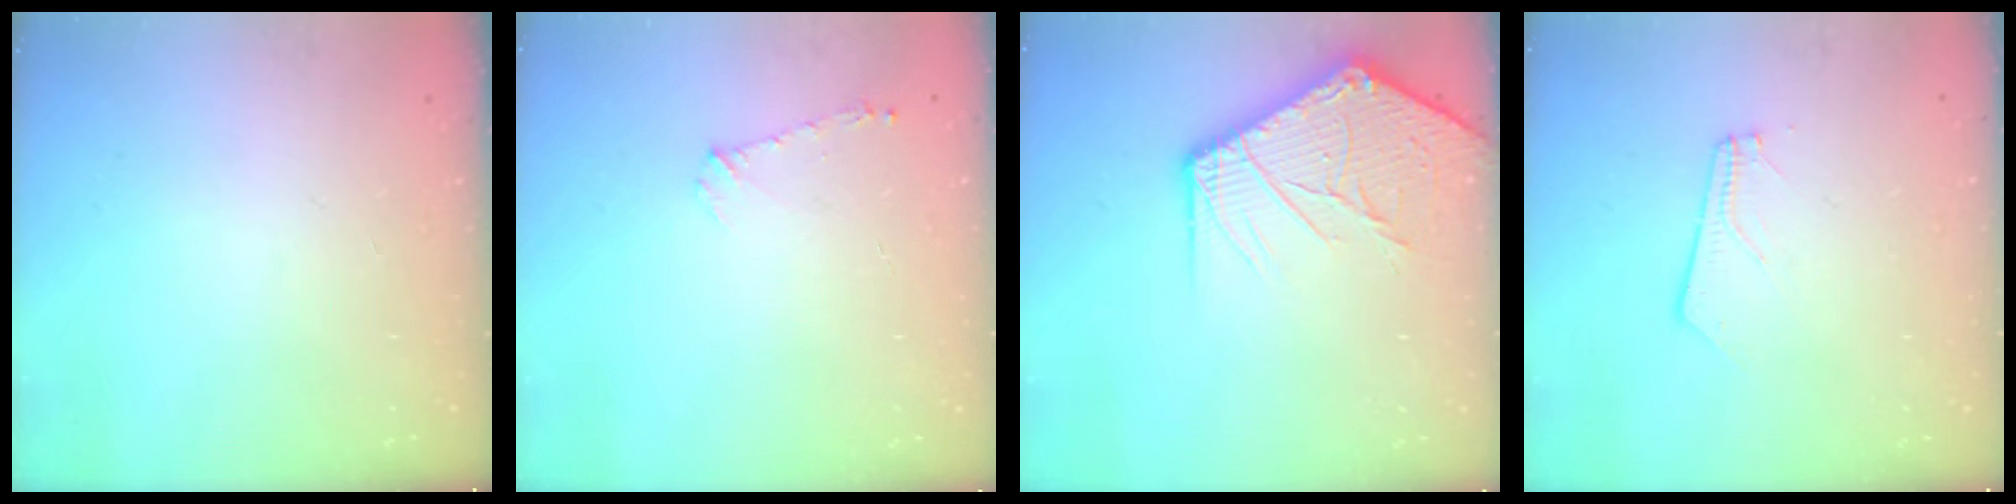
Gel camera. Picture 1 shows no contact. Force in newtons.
{"total": 4.6, "press": 4.6, "slide": 0.6}
{"total": 13.2, "press": 13.0, "slide": 2.1}
{"total": 2.7, "press": 2.7, "slide": 0.4}